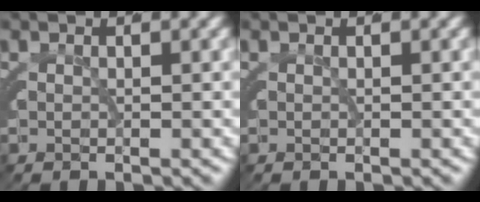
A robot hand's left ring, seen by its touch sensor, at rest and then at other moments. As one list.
[{"total": 0.0}]